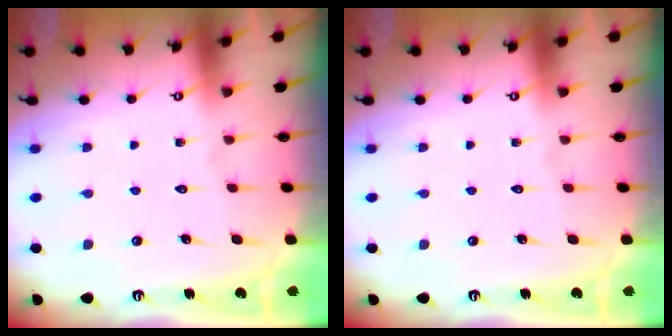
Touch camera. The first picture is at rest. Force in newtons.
{"total": 0.0}